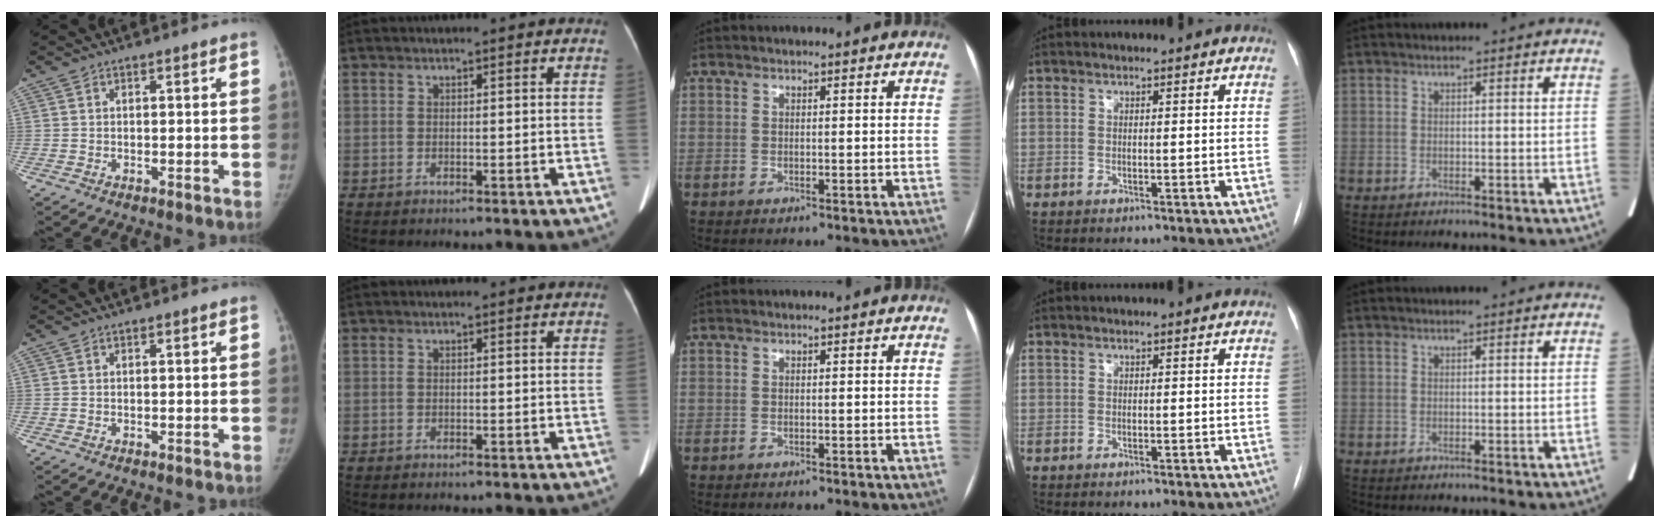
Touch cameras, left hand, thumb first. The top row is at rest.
{}